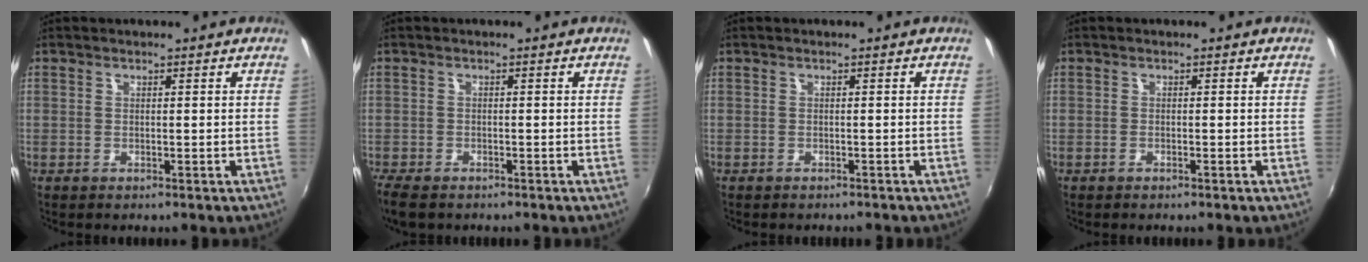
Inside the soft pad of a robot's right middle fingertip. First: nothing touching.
{"total": 4.8, "force": [-3.8, 1.9, 2.3], "torque": [-0.062, -0.022, -0.074]}
{"total": 1.5, "force": [-1.4, 0.6, 0.4], "torque": [-0.013, -0.008, -0.018]}
{"total": 0.6, "force": [-0.5, 0.1, 0.3], "torque": [-0.008, 0.000, -0.013]}